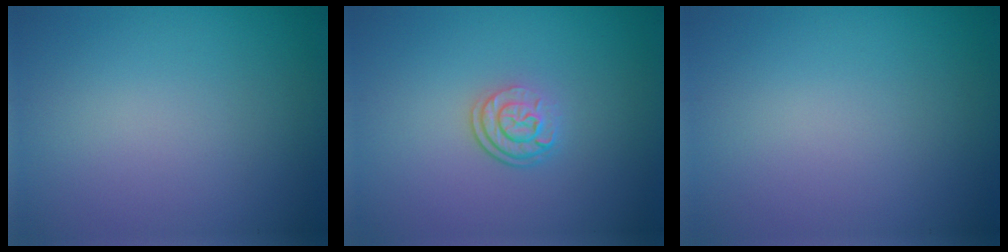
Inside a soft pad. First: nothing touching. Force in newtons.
{"total": 2.5, "press": 1.9, "slide": 1.7}
{"total": 0.0}